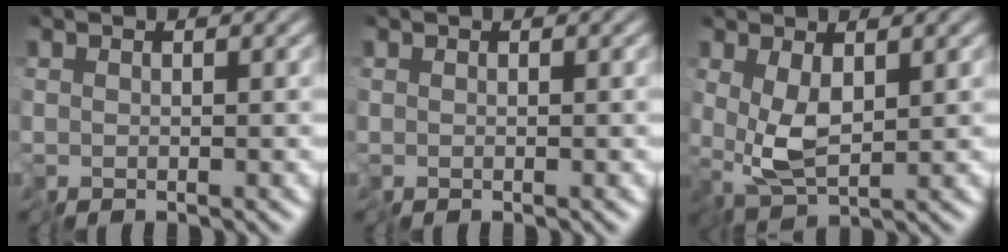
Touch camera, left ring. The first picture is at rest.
{"total": 0.0}
{"total": 3.2, "force": [0.3, 1.2, 3.0], "torque": [-0.071, -0.004, 0.009]}